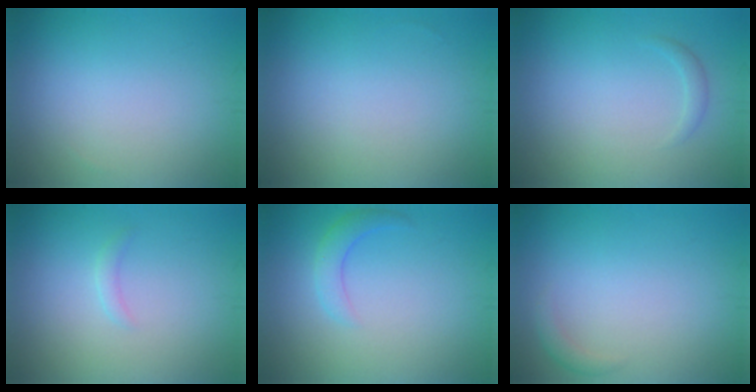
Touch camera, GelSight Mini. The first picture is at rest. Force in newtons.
{"total": 0.0}
{"total": 0.8, "press": 0.8, "slide": 0.0}
{"total": 0.8, "press": 0.8, "slide": 0.1}
{"total": 2.1, "press": 2.1, "slide": 0.2}
{"total": 1.0, "press": 1.0, "slide": 0.0}